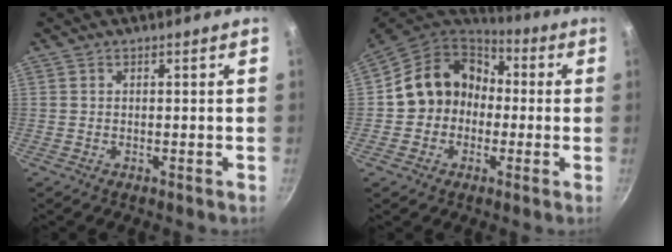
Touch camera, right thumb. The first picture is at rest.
{"total": 14.6, "force": [-1.0, 12.4, 7.7], "torque": [-0.100, 0.040, -0.029]}